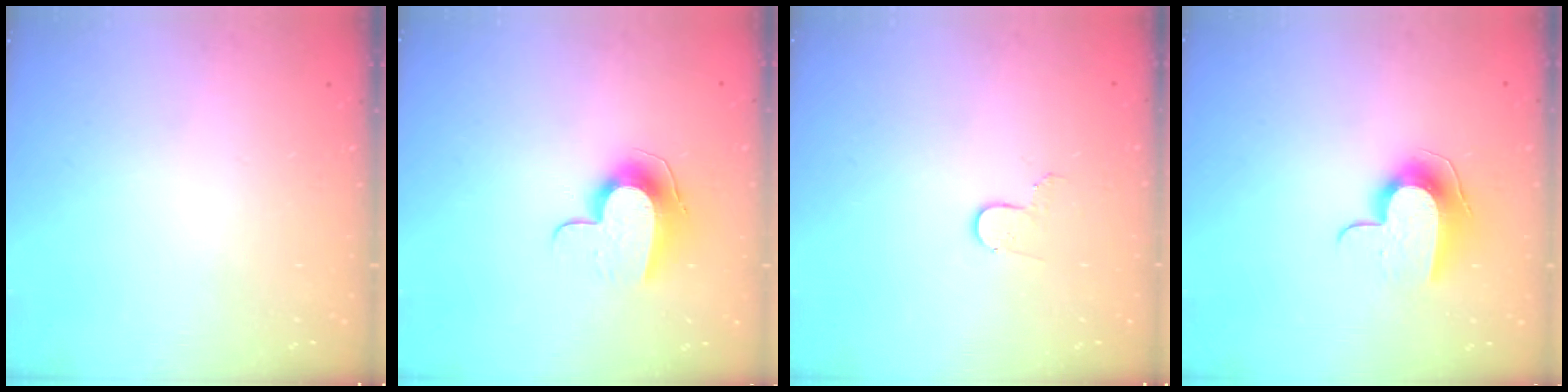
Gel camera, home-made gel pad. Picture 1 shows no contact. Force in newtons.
{"total": 10.0, "press": 10.0, "slide": 0.4}
{"total": 3.6, "press": 3.6, "slide": 0.3}
{"total": 9.7, "press": 9.7, "slide": 0.2}